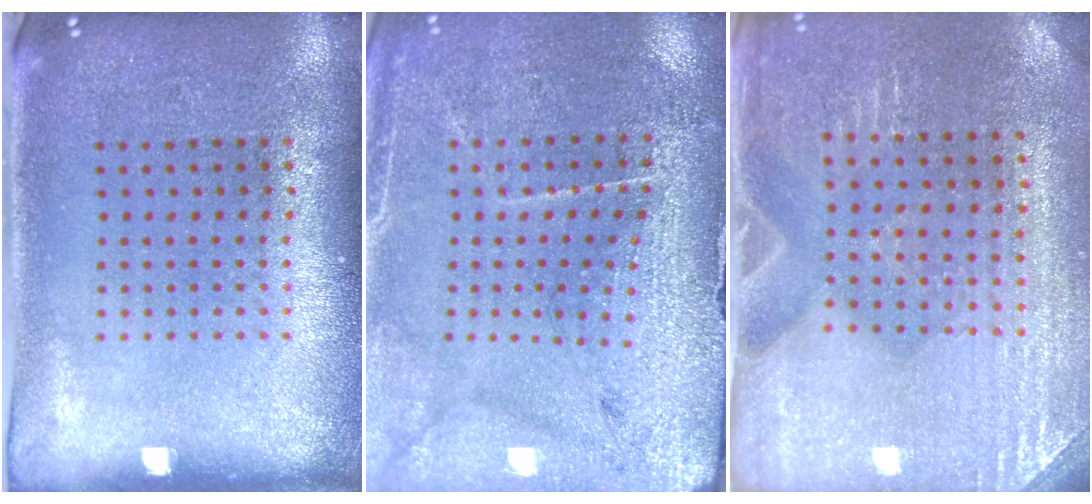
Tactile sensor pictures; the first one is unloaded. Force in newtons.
{"total": 3.1, "press": 3.1, "slide": 0.1}
{"total": 3.0, "press": 3.0, "slide": 0.2}